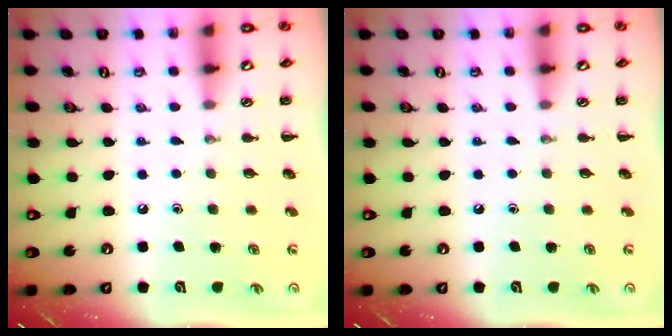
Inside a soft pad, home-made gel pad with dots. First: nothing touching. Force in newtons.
{"total": 0.0}